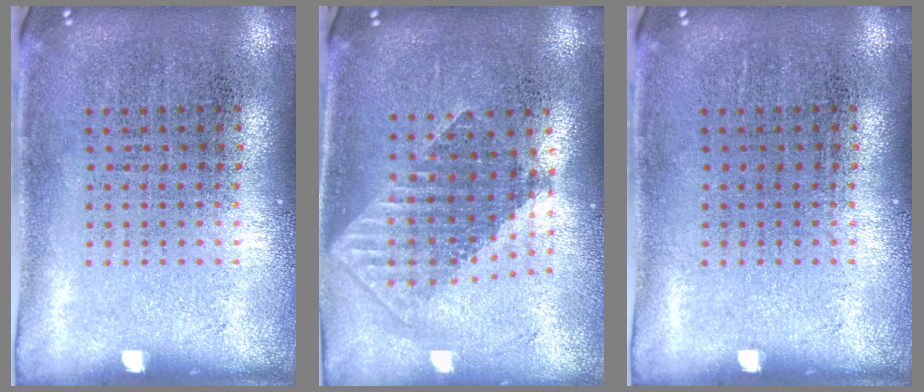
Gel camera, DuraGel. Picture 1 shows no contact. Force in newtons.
{"total": 1.8, "press": 1.4, "slide": 1.1}
{"total": 0.0}